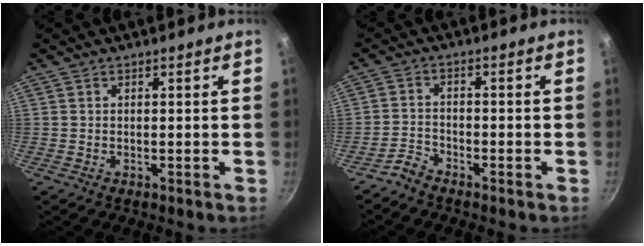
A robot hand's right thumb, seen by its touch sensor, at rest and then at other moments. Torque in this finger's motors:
{"motor_torque": [0.92, -0.02, 0.13, -0.40, -0.01]}